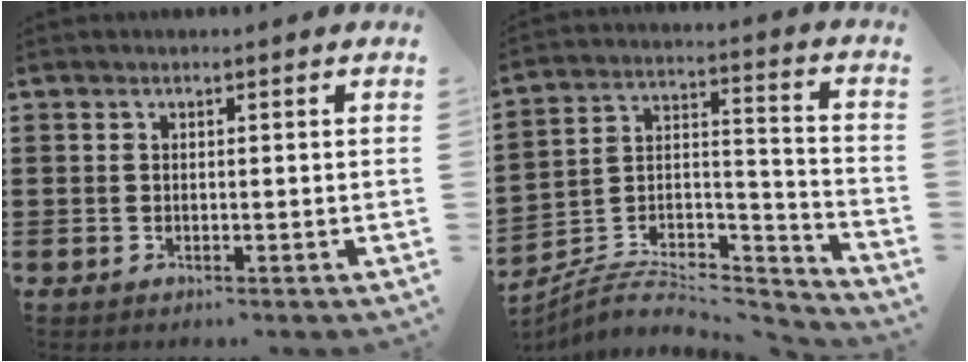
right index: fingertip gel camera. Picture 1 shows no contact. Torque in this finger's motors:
{"motor_torque": [-1.30, 0.28, -1.05, -0.21]}